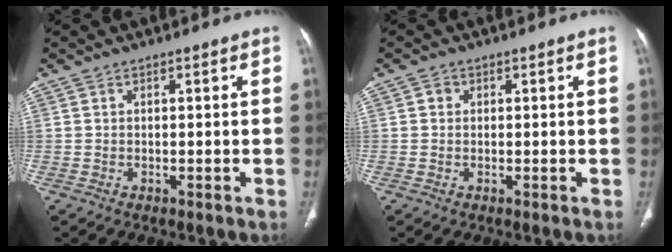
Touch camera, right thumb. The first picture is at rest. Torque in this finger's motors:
{"motor_torque": [0.24, 0.04, 0.10, -0.38, 0.04]}